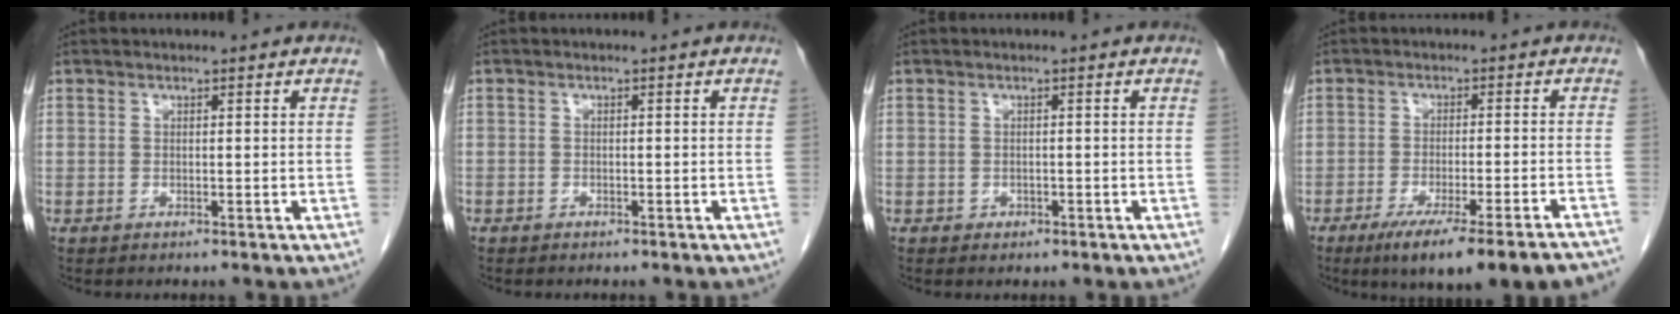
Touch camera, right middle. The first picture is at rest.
{"total": 0.8, "force": [-0.6, 0.5, 0.1], "torque": [-0.009, 0.003, -0.012]}
{"total": 0.8, "force": [-0.3, 0.7, 0.3], "torque": [-0.006, 0.002, 0.000]}
{"total": 17.6, "force": [-14.3, 0.7, 10.2], "torque": [-0.092, -0.022, -0.193]}